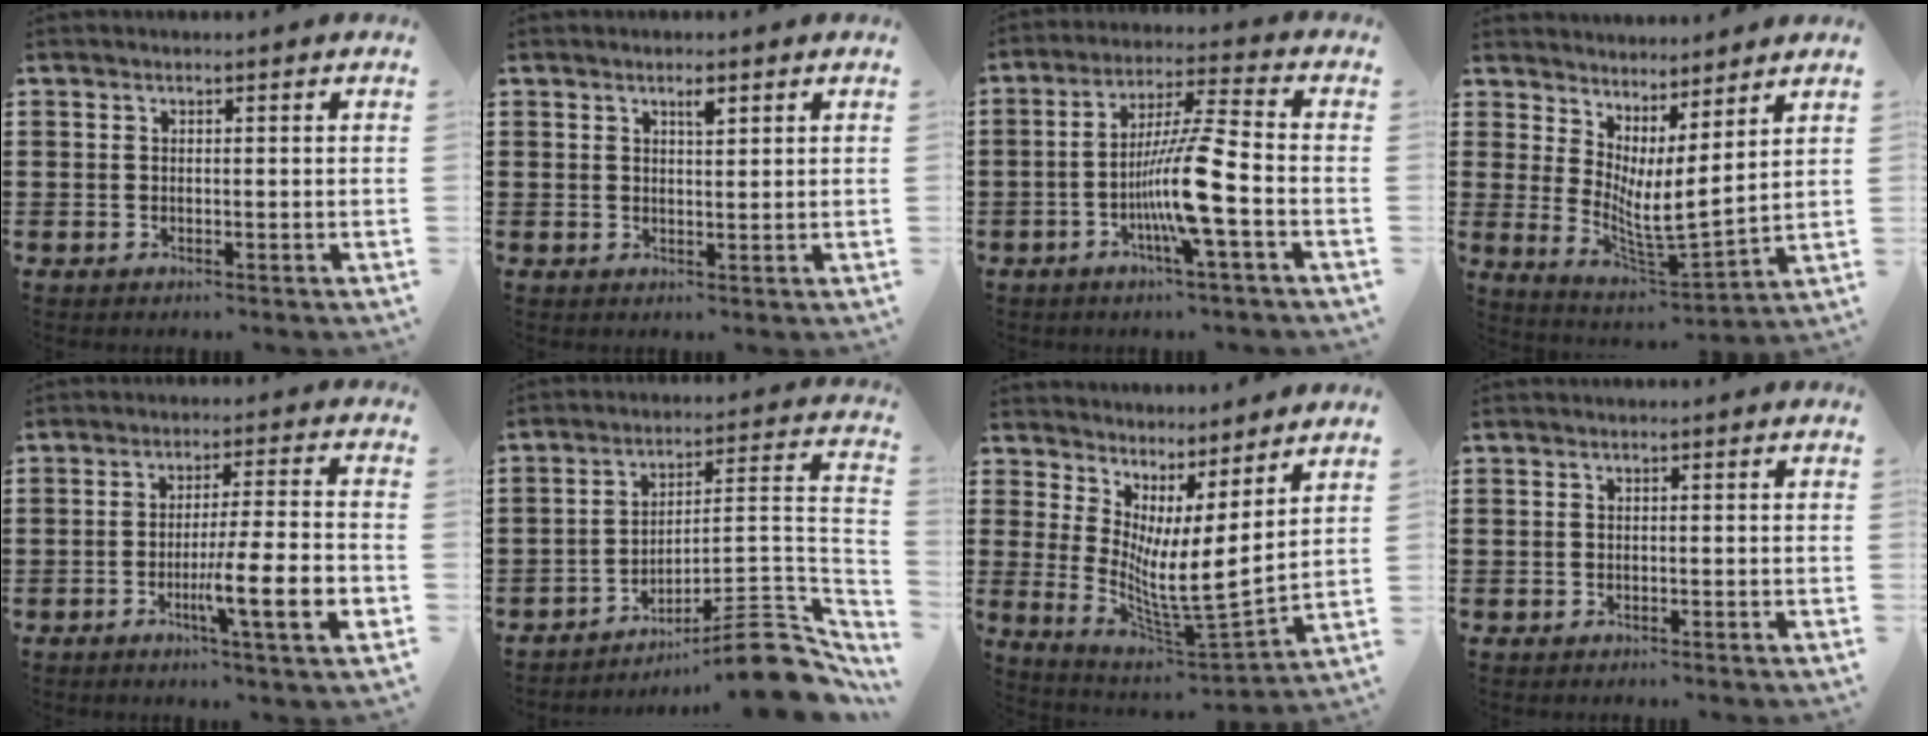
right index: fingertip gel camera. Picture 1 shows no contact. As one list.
[{"total": 1.9, "force": [1.1, 0.5, 1.5], "torque": [-0.023, -0.001, 0.016]}, {"total": 10.5, "force": [-3.3, 0.2, 9.9], "torque": [-0.202, -0.013, -0.070]}, {"total": 5.4, "force": [2.4, 1.0, 4.7], "torque": [-0.107, -0.038, 0.041]}, {"total": 10.2, "force": [-3.3, 0.6, 9.6], "torque": [-0.163, -0.010, -0.058]}, {"total": 10.6, "force": [-7.9, 1.6, 6.9], "torque": [-0.091, 0.015, -0.150]}, {"total": 6.8, "force": [1.7, 0.5, 6.6], "torque": [-0.143, -0.048, 0.029]}, {"total": 0.5, "force": [-0.5, 0.1, 0.0], "torque": [-0.001, 0.000, -0.011]}]